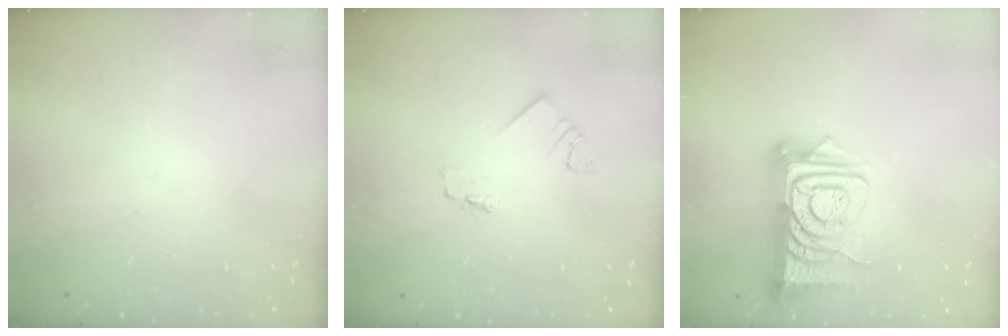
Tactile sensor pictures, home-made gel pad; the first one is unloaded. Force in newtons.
{"total": 1.2, "press": 1.2, "slide": 0.1}
{"total": 14.5, "press": 14.4, "slide": 1.6}